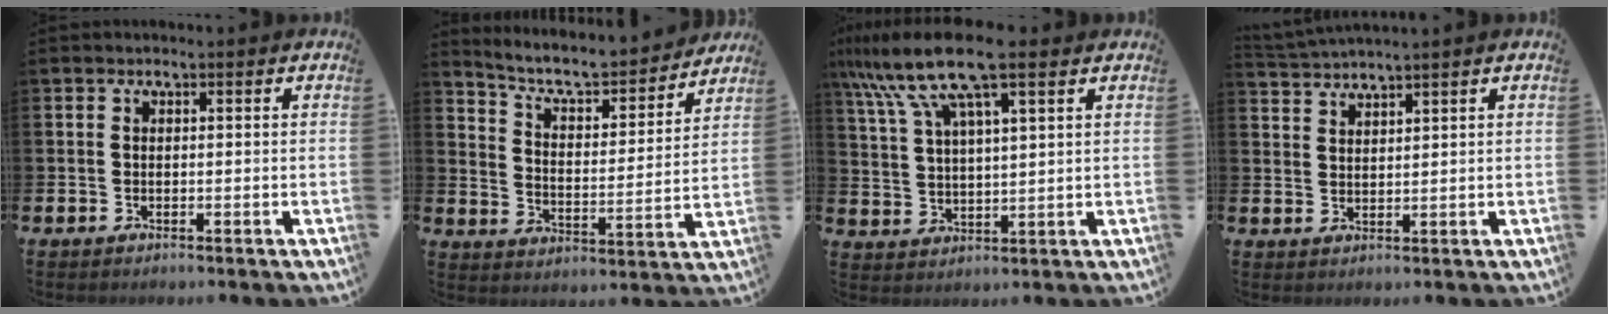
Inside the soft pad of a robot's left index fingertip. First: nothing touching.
{"total": 6.9, "force": [6.4, 1.6, 2.3], "torque": [-0.072, -0.051, 0.104]}
{"total": 11.2, "force": [8.2, 2.3, 7.2], "torque": [-0.166, -0.014, 0.147]}
{"total": 2.4, "force": [2.4, -0.5, -0.3], "torque": [-0.006, -0.010, 0.045]}